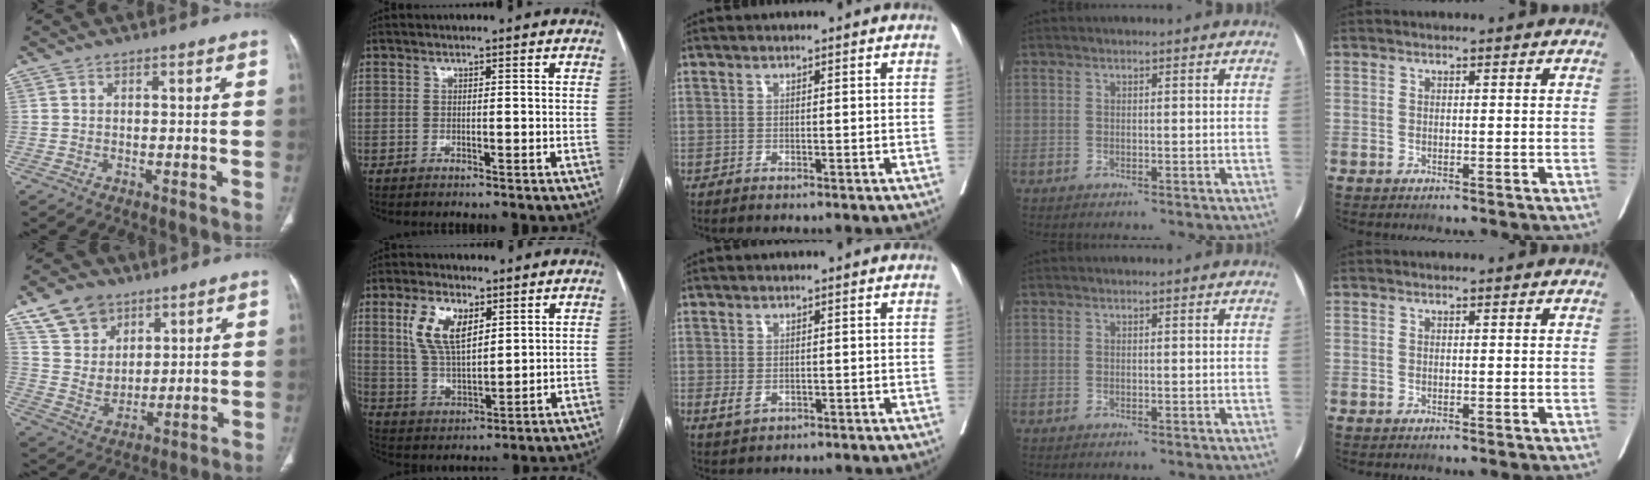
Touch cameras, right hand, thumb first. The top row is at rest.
{"thumb": {"total": 11.3, "force": [7.0, 7.8, 4.2], "torque": [-0.049, -0.036, 0.139]}, "index": {"total": 9.2, "force": [4.0, 4.1, 7.2], "torque": [-0.149, 0.009, 0.084]}, "middle": {"total": 2.1, "force": [-0.3, 1.4, 1.5], "torque": [-0.027, -0.004, 0.002]}}